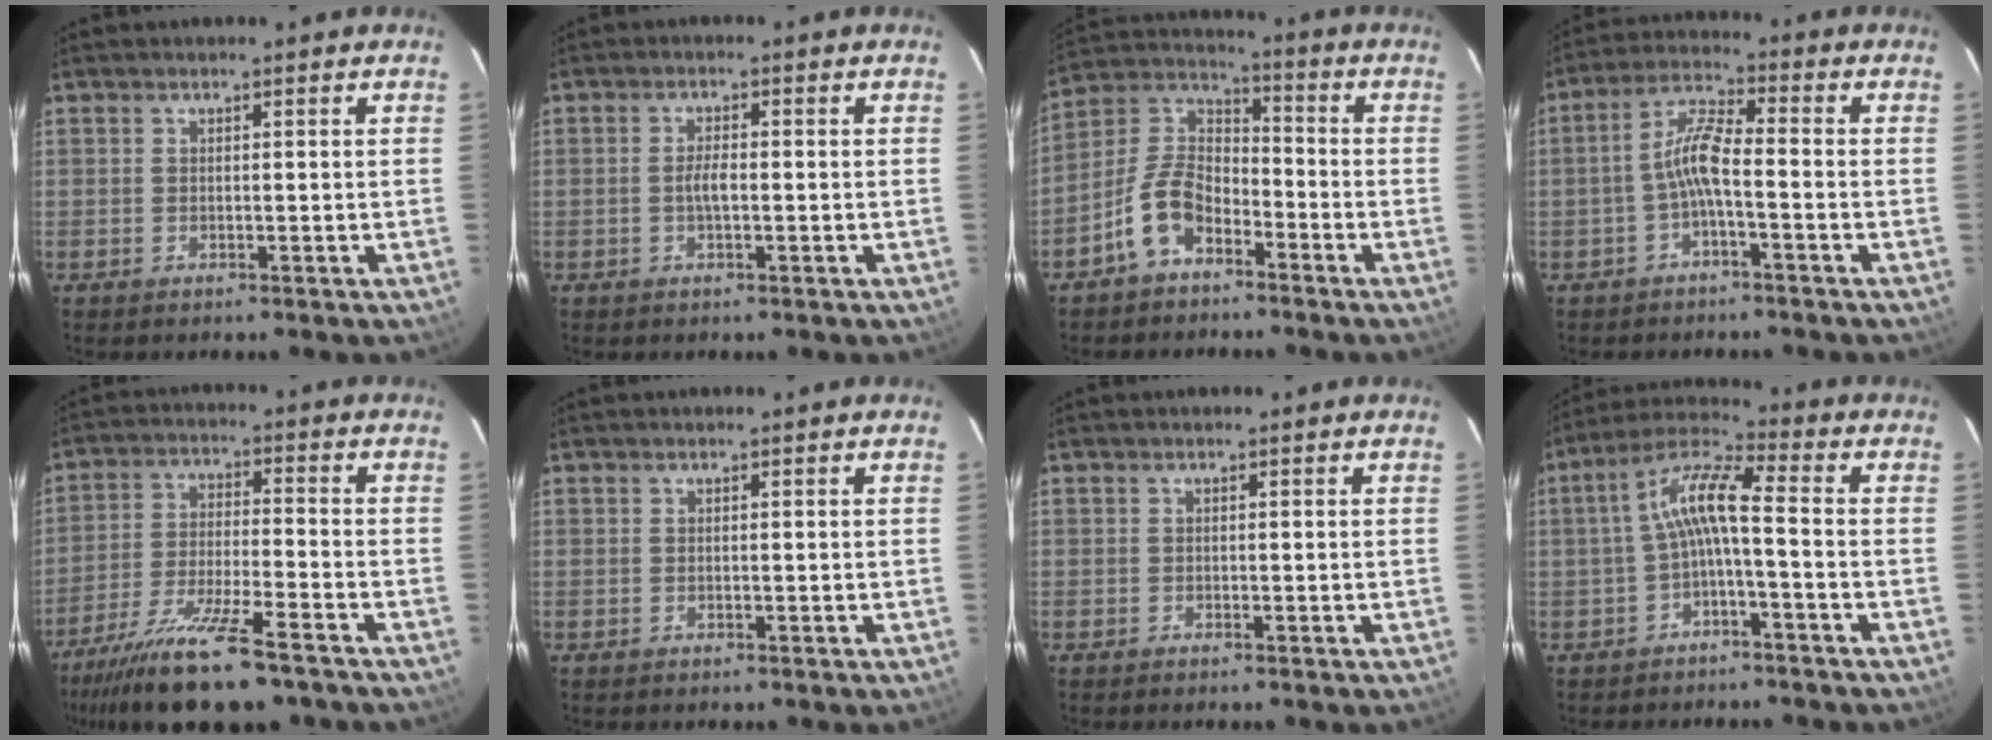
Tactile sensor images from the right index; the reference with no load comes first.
{"total": 2.4, "force": [-0.5, 0.8, 2.3], "torque": [-0.045, 0.002, -0.009]}
{"total": 9.8, "force": [-5.9, 5.4, 5.6], "torque": [-0.123, 0.025, -0.118]}
{"total": 5.8, "force": [-2.2, 1.0, 5.2], "torque": [-0.118, 0.017, -0.043]}
{"total": 16.2, "force": [-13.0, 2.5, 9.4], "torque": [-0.196, -0.030, -0.227]}
{"total": 0.0}
{"total": 0.0}
{"total": 7.7, "force": [-1.6, 1.2, 7.4], "torque": [-0.167, 0.023, -0.031]}